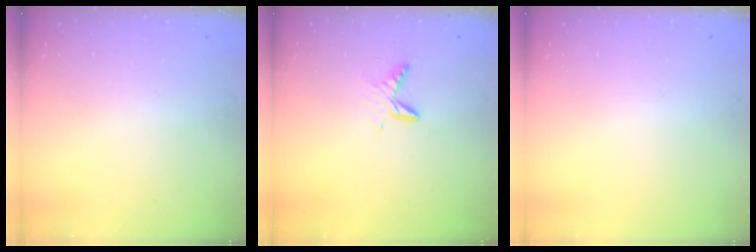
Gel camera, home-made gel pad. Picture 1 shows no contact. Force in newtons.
{"total": 6.2, "press": 6.2, "slide": 0.6}
{"total": 0.0}